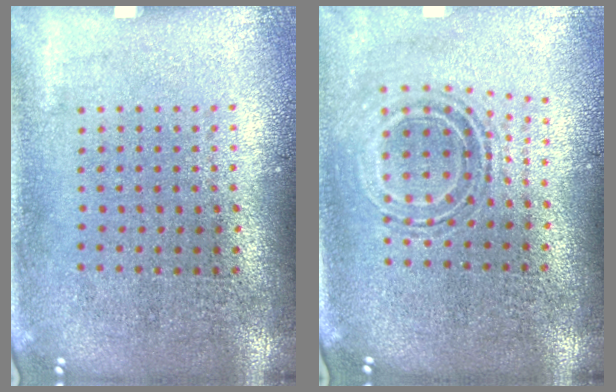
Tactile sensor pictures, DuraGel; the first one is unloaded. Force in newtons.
{"total": 0.8, "press": 0.8, "slide": 0.3}